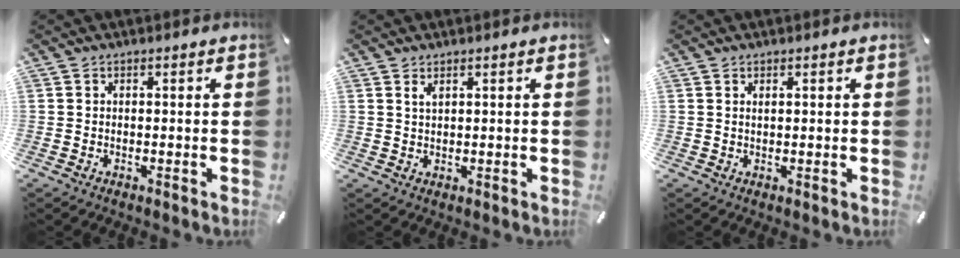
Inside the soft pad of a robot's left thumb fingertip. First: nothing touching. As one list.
[{"total": 1.4, "force": [1.0, 0.4, 1.0], "torque": [-0.021, -0.002, 0.019]}, {"total": 0.7, "force": [0.3, 0.2, 0.6], "torque": [-0.012, 0.000, 0.006]}]